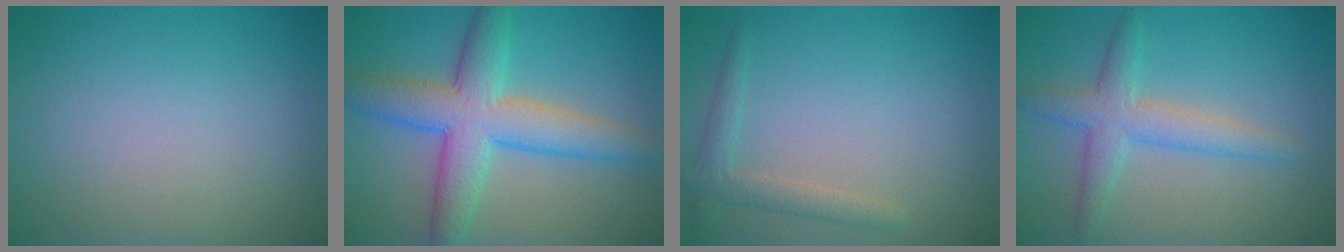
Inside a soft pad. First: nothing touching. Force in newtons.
{"total": 7.5, "press": 7.5, "slide": 0.1}
{"total": 2.0, "press": 2.0, "slide": 0.3}
{"total": 3.8, "press": 3.8, "slide": 0.2}